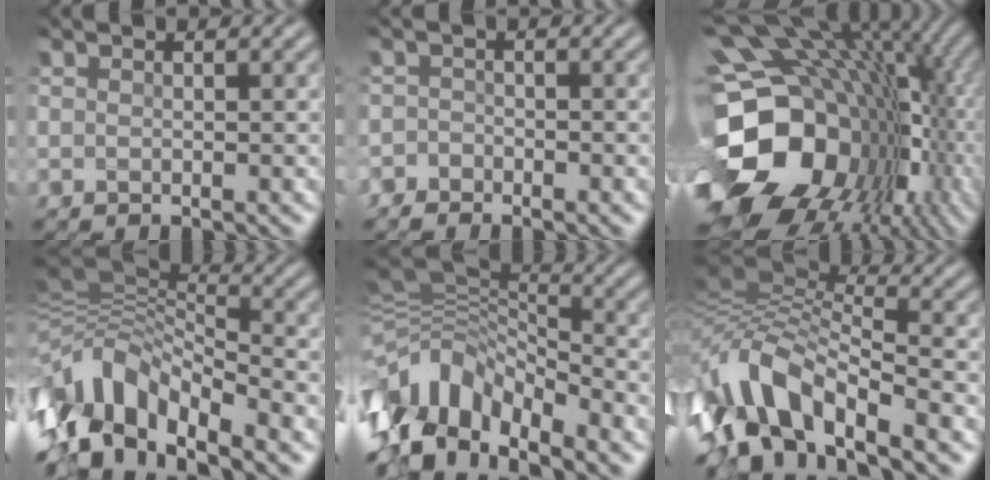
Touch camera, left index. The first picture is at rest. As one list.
[{"total": 1.9, "force": [-1.4, 1.3, -0.3], "torque": [0.037, 0.009, -0.034]}, {"total": 19.0, "force": [-2.7, 13.6, 12.9], "torque": [-0.263, -0.026, -0.021]}, {"total": 9.2, "force": [-5.1, 4.0, 6.6], "torque": [-0.123, 0.010, -0.111]}, {"total": 11.1, "force": [-5.6, 5.8, 7.7], "torque": [-0.152, 0.006, -0.110]}, {"total": 8.0, "force": [-4.7, 3.0, 5.8], "torque": [-0.102, 0.014, -0.103]}]